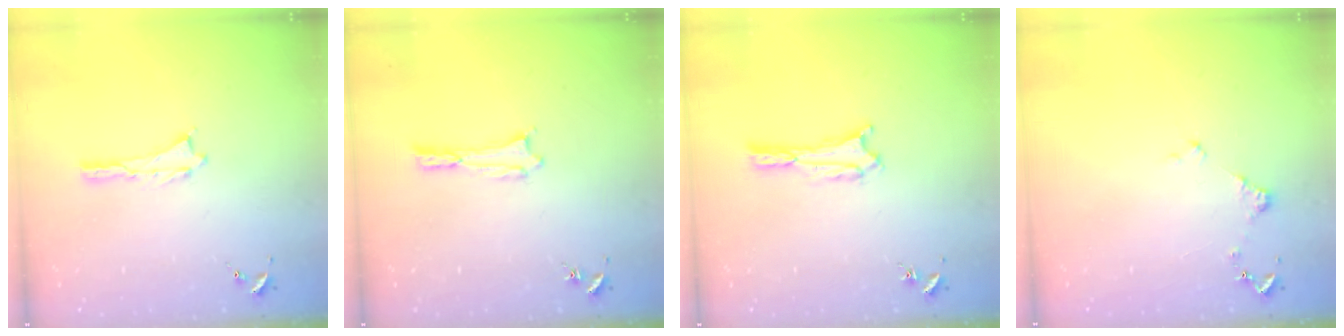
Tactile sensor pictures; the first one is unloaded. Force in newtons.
{"total": 0.0}
{"total": 1.7, "press": 1.7, "slide": 0.3}
{"total": 1.2, "press": 1.2, "slide": 0.2}